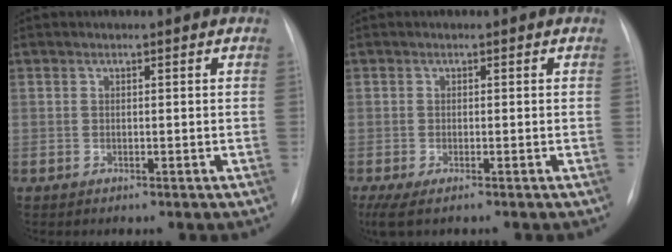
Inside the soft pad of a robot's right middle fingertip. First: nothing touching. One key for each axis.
{"total": 3.5, "fx": -2.5, "fy": 0.6, "fz": 2.4, "tx": -0.044, "ty": -0.010, "tz": -0.043}